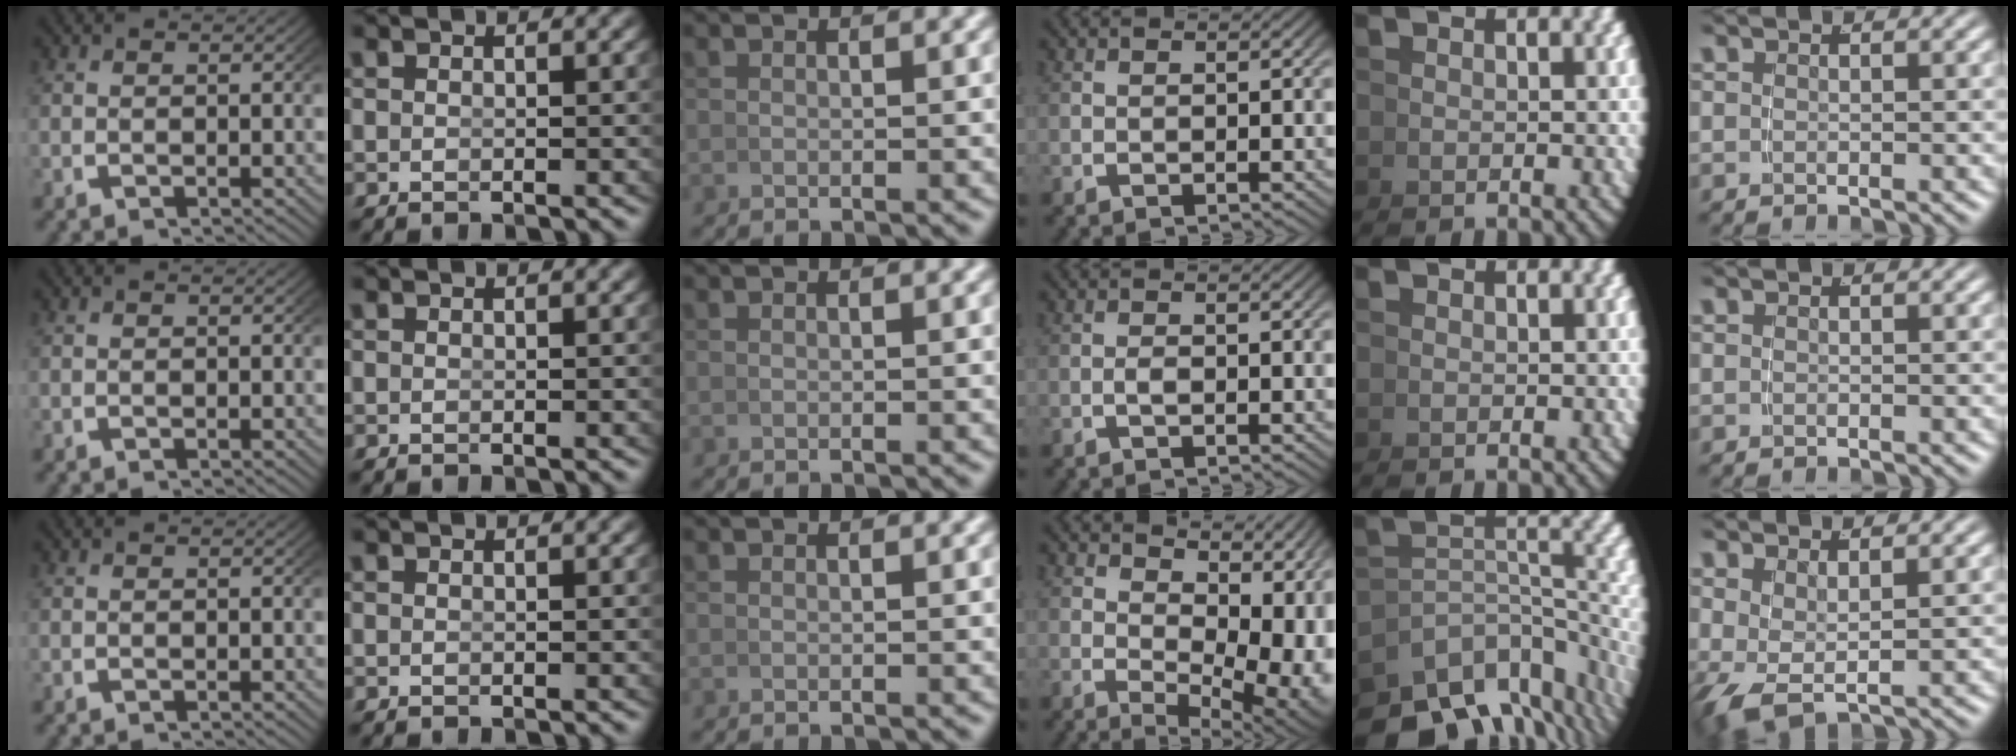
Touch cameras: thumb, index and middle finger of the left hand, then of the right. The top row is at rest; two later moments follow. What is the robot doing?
{"motion": "grasp_and_lifting", "object": "whiteboard"}